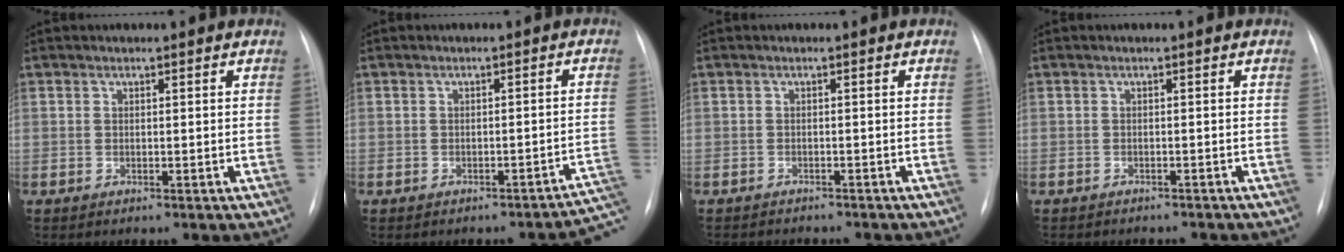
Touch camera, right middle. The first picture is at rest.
{"total": 4.7, "force": [-3.8, 0.9, 2.5], "torque": [-0.008, 0.022, -0.036]}
{"total": 7.1, "force": [-6.4, 1.8, 2.4], "torque": [-0.024, -0.001, -0.077]}
{"total": 6.3, "force": [-5.7, 1.9, 1.9], "torque": [-0.016, 0.002, -0.064]}